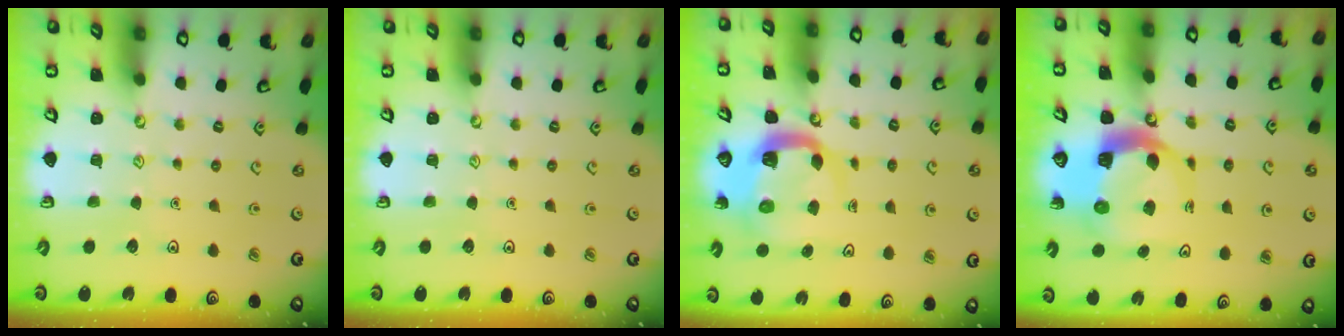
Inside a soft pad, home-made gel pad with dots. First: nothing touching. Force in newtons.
{"total": 0.0}
{"total": 5.7, "press": 5.7, "slide": 0.8}
{"total": 8.2, "press": 8.1, "slide": 1.1}